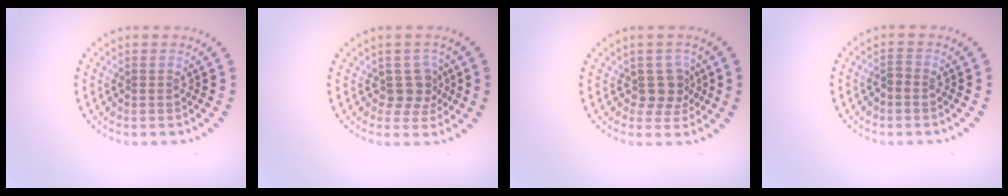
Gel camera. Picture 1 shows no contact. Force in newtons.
{"total": 2.5, "press": 2.0, "slide": 1.5}
{"total": 2.5, "press": 2.0, "slide": 1.5}
{"total": 0.9, "press": 0.8, "slide": 0.5}